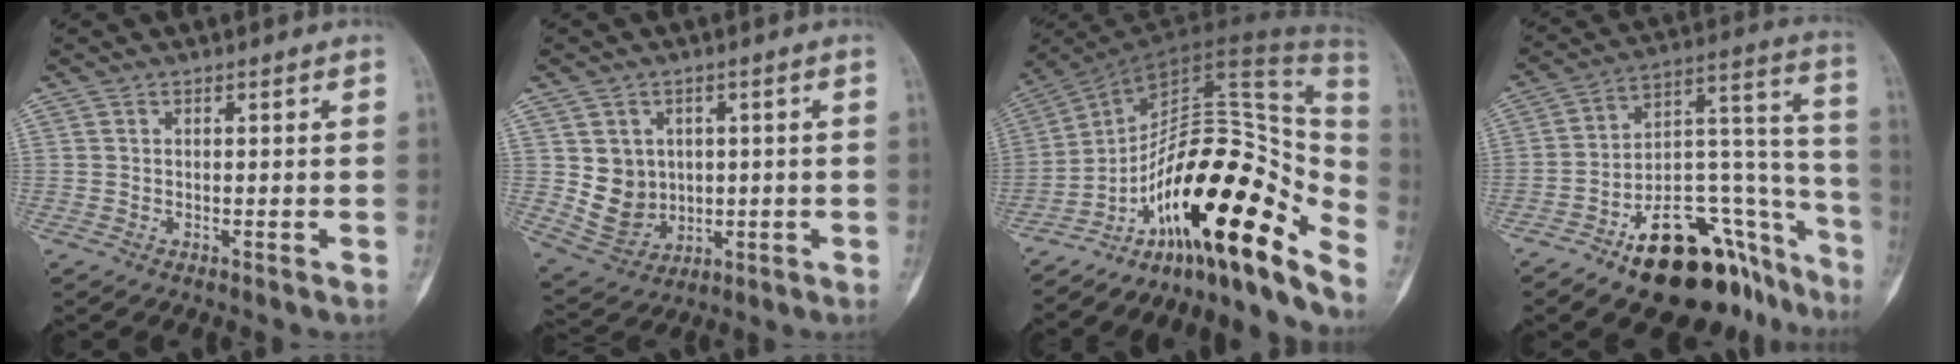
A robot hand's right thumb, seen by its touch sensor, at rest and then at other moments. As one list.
[{"total": 8.4, "force": [0.9, 7.5, 3.7], "torque": [-0.030, -0.008, 0.037]}, {"total": 26.7, "force": [-14.3, 9.3, 20.5], "torque": [-0.242, 0.125, -0.225]}, {"total": 26.5, "force": [-16.0, 12.3, 17.1], "torque": [-0.147, 0.130, -0.235]}]